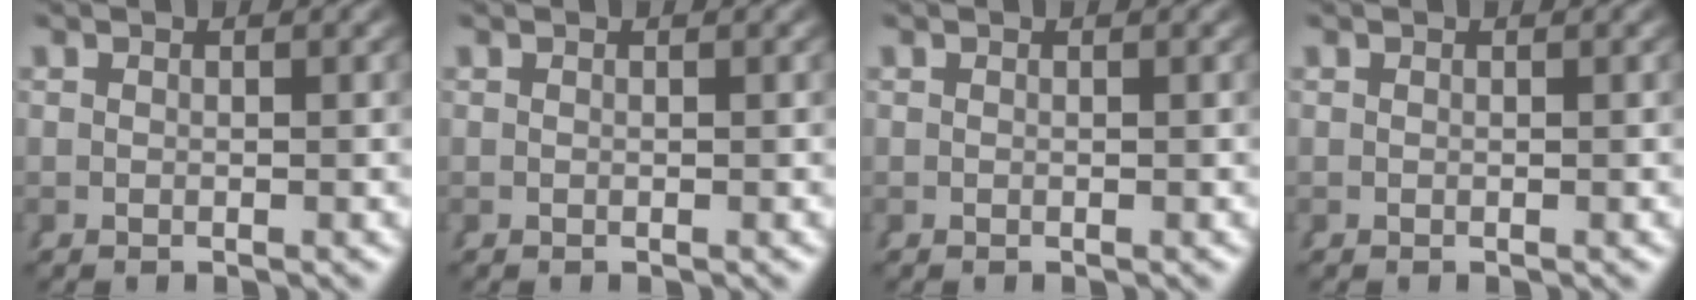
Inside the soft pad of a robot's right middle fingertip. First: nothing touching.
{"total": 0.0}
{"total": 0.0}
{"total": 0.0}